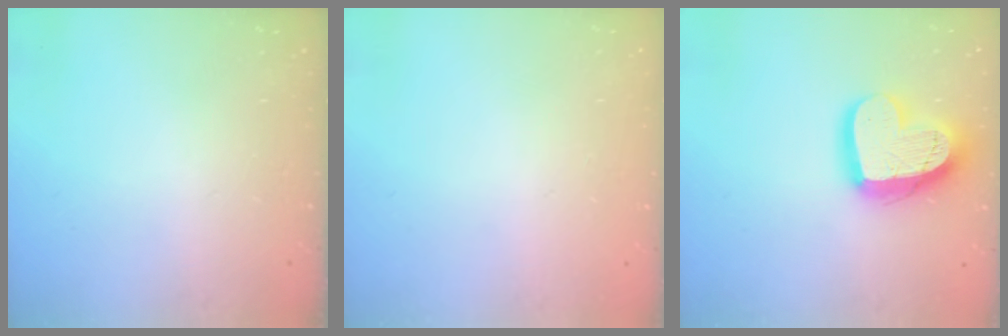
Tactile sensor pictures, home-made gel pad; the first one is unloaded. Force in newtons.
{"total": 0.0}
{"total": 18.8, "press": 18.7, "slide": 1.8}